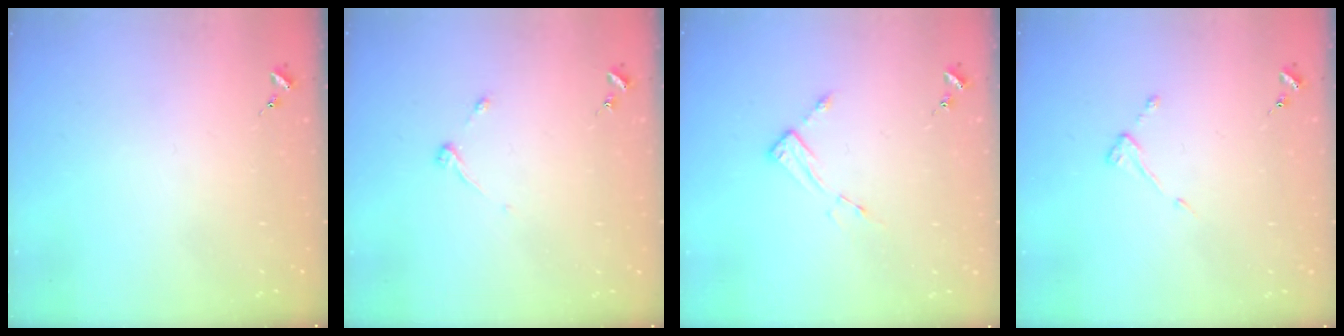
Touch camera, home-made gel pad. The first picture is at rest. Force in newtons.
{"total": 3.7, "press": 3.6, "slide": 0.6}
{"total": 4.4, "press": 4.4, "slide": 0.2}
{"total": 3.8, "press": 3.8, "slide": 0.3}